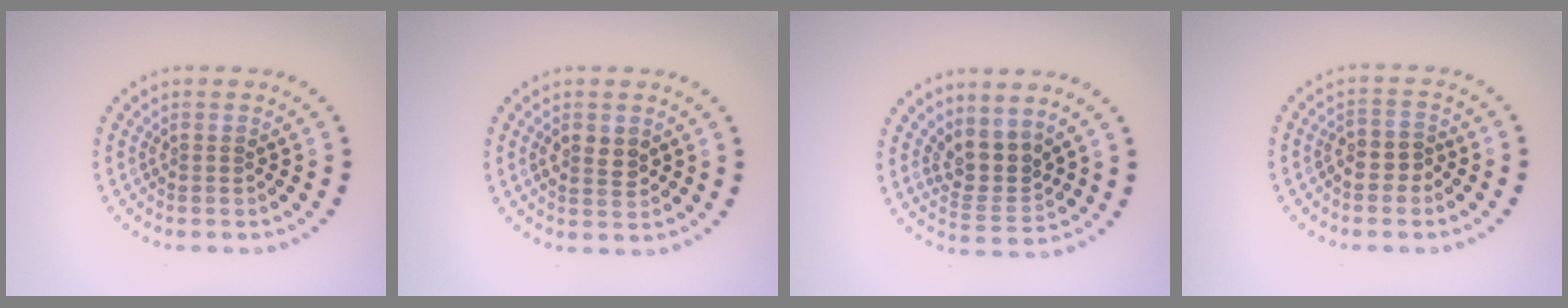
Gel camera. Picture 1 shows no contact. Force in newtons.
{"total": 2.1, "press": 2.1, "slide": 0.2}
{"total": 3.2, "press": 2.6, "slide": 2.0}
{"total": 2.3, "press": 2.1, "slide": 0.8}